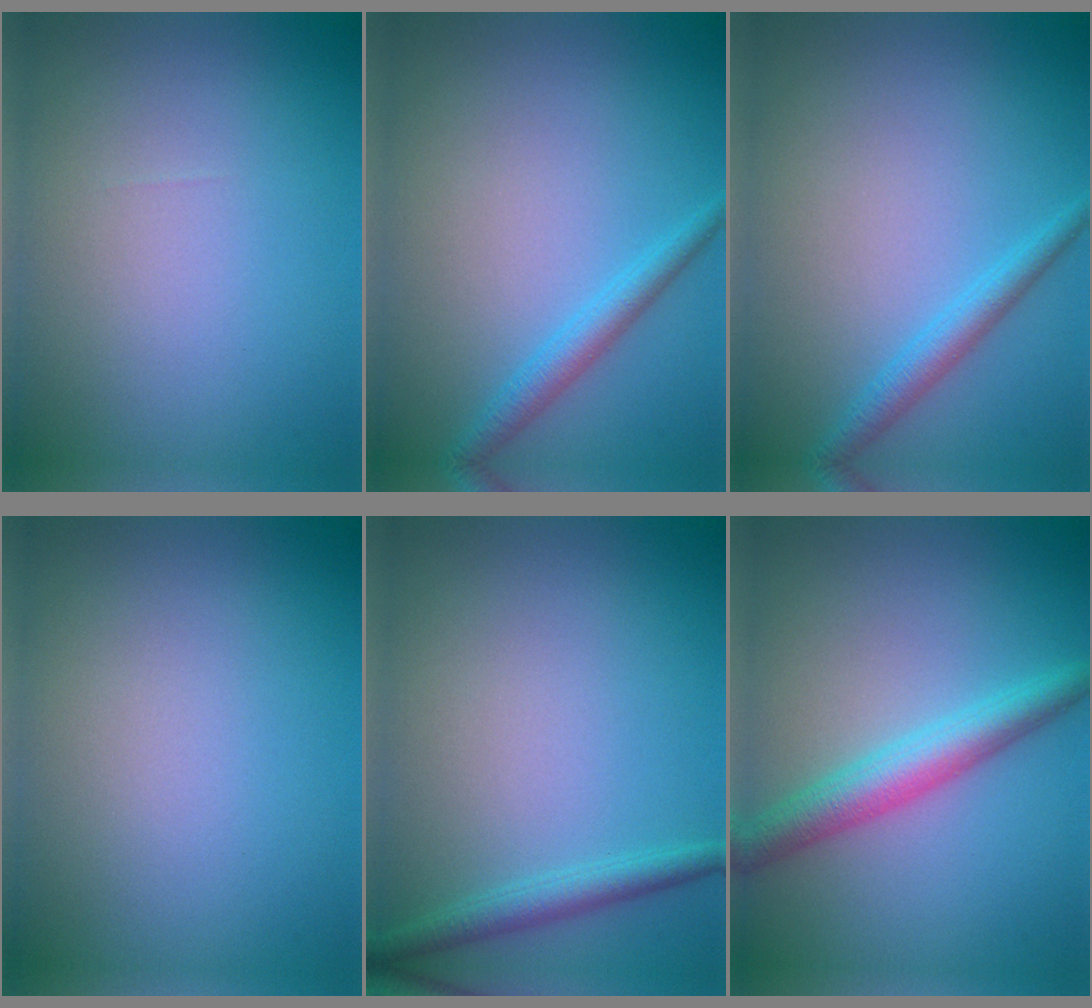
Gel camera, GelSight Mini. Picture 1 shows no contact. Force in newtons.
{"total": 2.1, "press": 2.1, "slide": 0.1}
{"total": 2.1, "press": 2.1, "slide": 0.1}
{"total": 0.0}
{"total": 2.0, "press": 2.0, "slide": 0.1}
{"total": 4.0, "press": 4.0, "slide": 0.1}